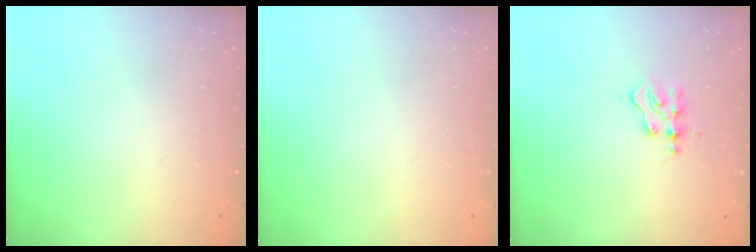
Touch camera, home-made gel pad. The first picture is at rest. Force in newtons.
{"total": 0.8, "press": 0.7, "slide": 0.3}
{"total": 2.7, "press": 2.7, "slide": 0.4}